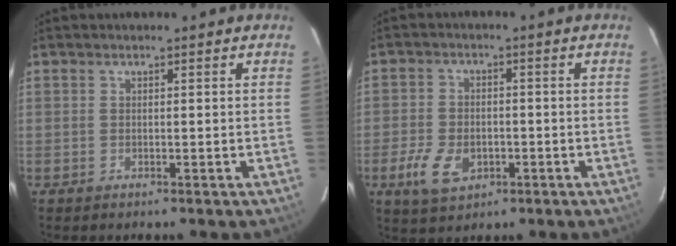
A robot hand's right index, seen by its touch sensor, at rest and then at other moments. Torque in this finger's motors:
{"motor_torque": [0.61, -0.52, 0.15, 0.04]}